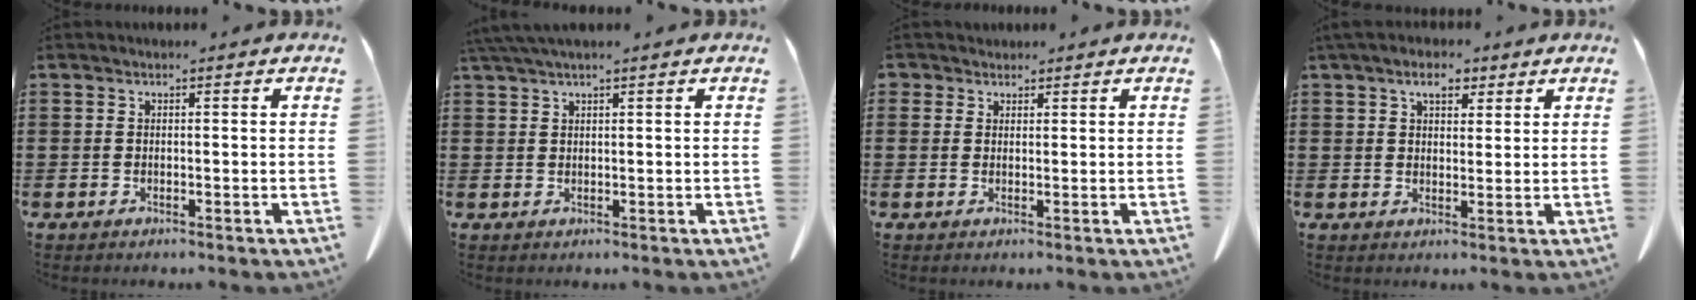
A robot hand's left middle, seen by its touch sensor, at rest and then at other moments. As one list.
[{"total": 2.0, "force": [1.5, 0.0, 1.2], "torque": [-0.027, 0.000, 0.029]}, {"total": 1.7, "force": [1.3, 1.0, 0.2], "torque": [-0.010, 0.004, 0.027]}, {"total": 4.7, "force": [3.1, 2.5, 2.7], "torque": [-0.049, 0.004, 0.050]}]